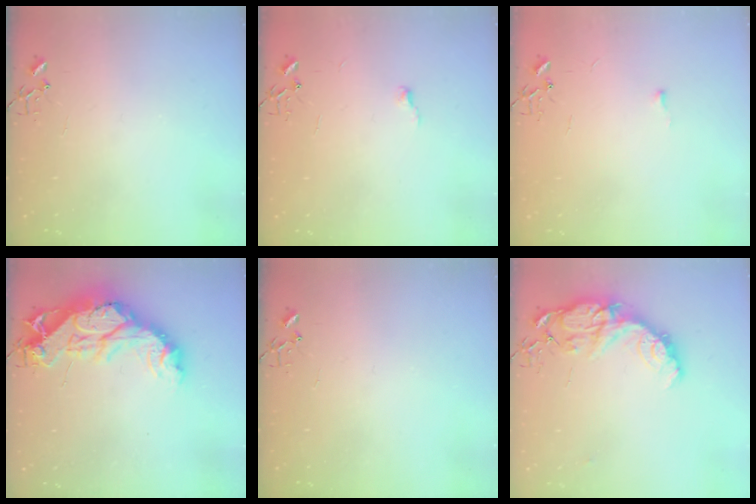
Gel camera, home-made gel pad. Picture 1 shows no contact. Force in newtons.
{"total": 3.5, "press": 3.5, "slide": 0.4}
{"total": 3.0, "press": 2.9, "slide": 0.4}
{"total": 22.4, "press": 22.3, "slide": 2.3}
{"total": 0.0}
{"total": 17.2, "press": 17.1, "slide": 1.2}